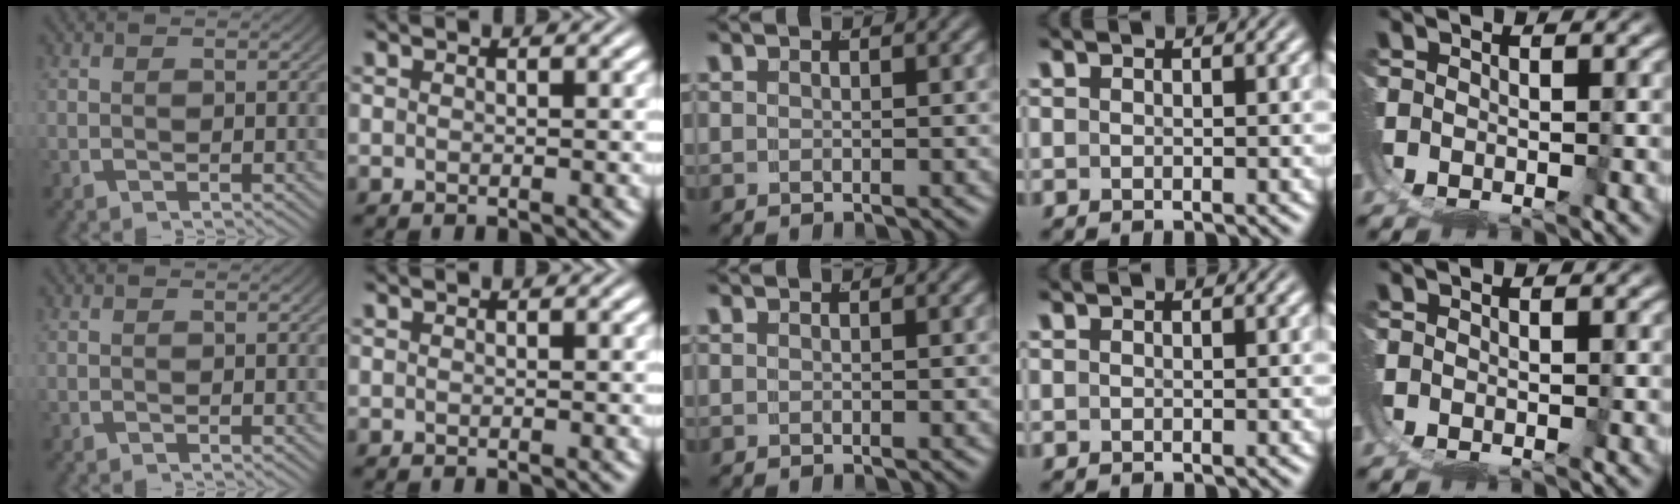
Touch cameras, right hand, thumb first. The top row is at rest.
{}